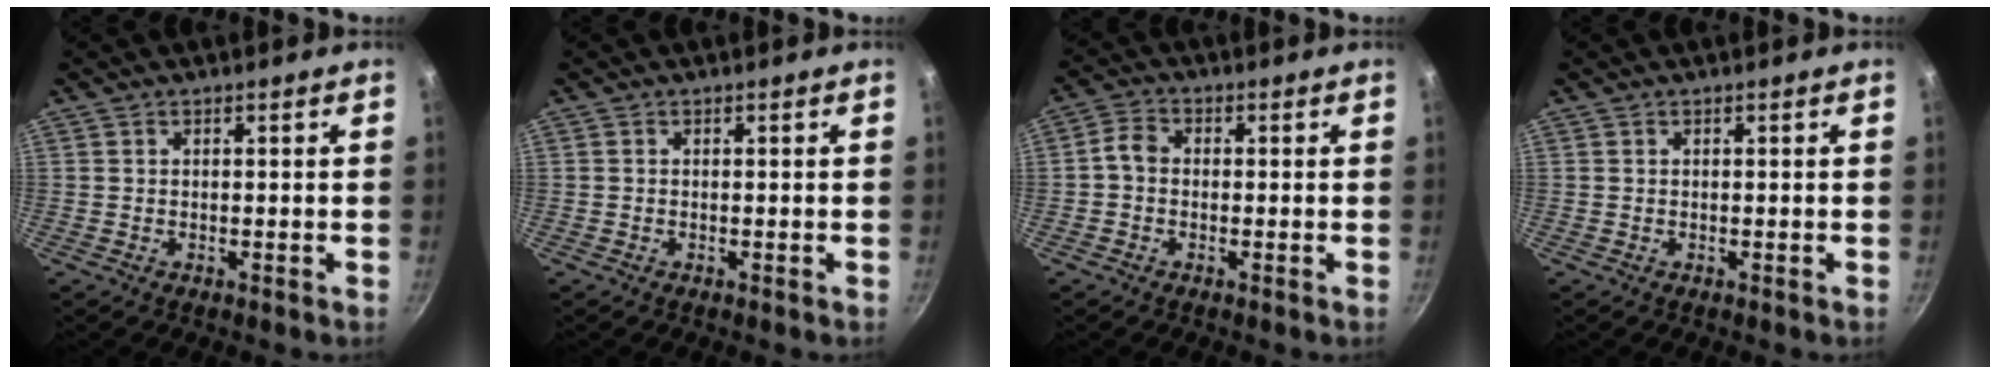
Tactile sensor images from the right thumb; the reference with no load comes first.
{"total": 0.0}
{"total": 3.5, "force": [-0.6, 2.8, 2.1], "torque": [-0.042, 0.016, -0.024]}
{"total": 0.0}